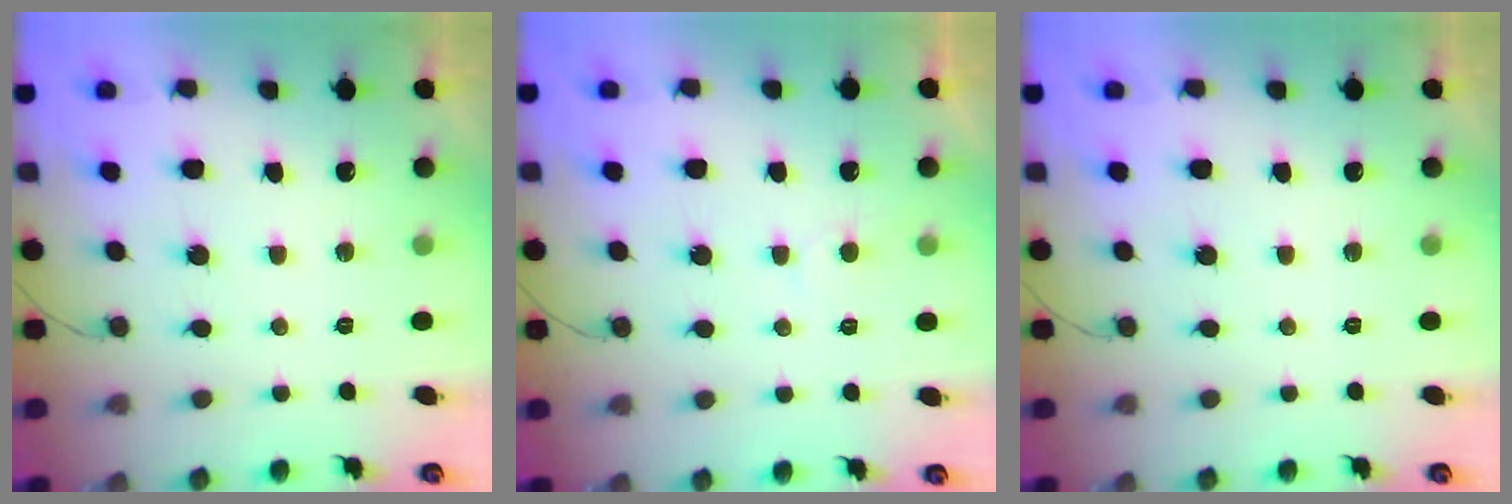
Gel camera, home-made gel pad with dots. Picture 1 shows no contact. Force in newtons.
{"total": 5.2, "press": 5.2, "slide": 0.4}
{"total": 0.0}